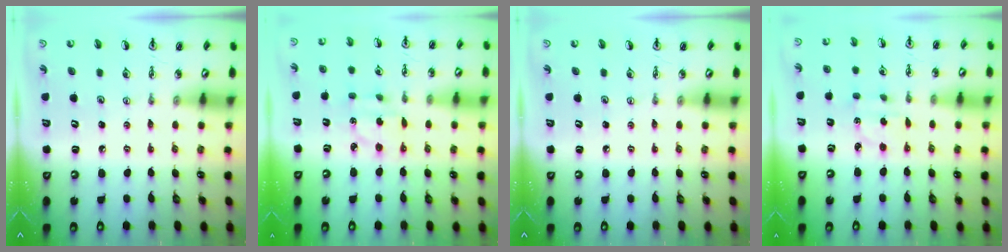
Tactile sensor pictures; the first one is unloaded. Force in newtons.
{"total": 4.5, "press": 4.5, "slide": 0.7}
{"total": 0.0}
{"total": 2.7, "press": 2.6, "slide": 0.6}